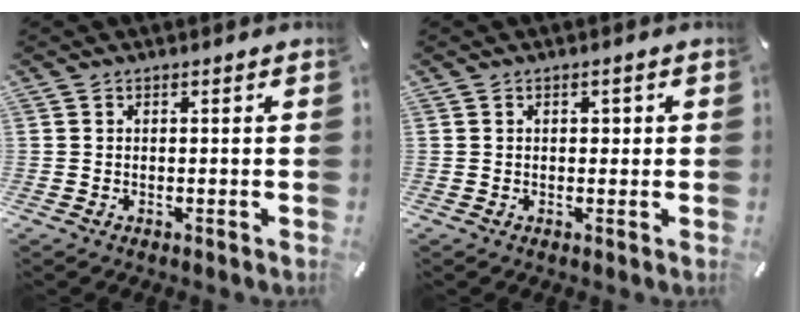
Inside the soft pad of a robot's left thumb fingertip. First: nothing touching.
{"total": 1.2, "force": [0.2, 0.9, 0.8], "torque": [-0.009, 0.003, -0.002]}